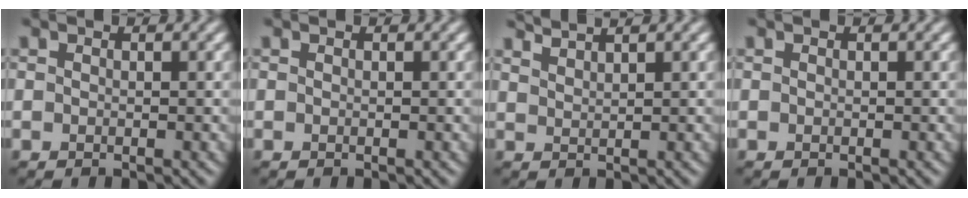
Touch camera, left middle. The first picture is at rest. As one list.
[{"total": 0.0}, {"total": 2.7, "force": [2.6, -0.2, 0.5], "torque": [-0.013, 0.006, 0.045]}, {"total": 0.0}]